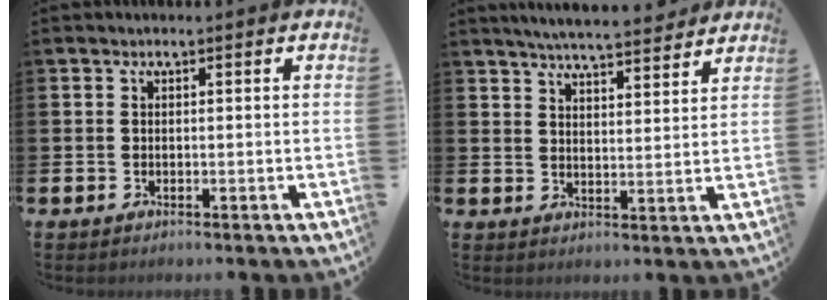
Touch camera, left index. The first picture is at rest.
{"total": 5.6, "force": [5.4, 0.3, 1.1], "torque": [-0.027, -0.037, 0.094]}